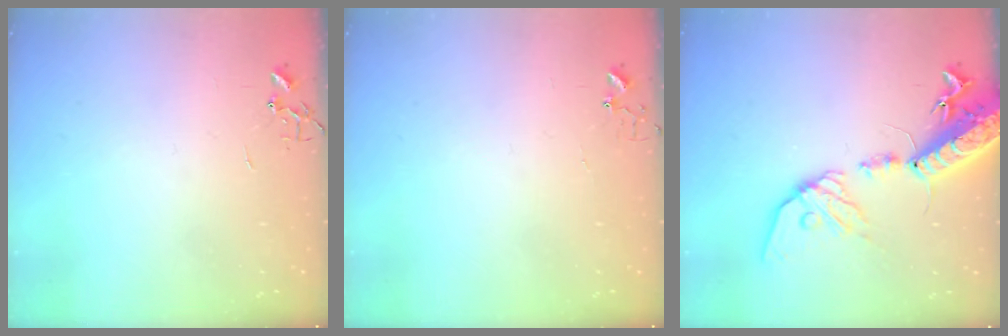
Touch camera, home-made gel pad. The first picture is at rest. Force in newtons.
{"total": 3.9, "press": 3.9, "slide": 0.3}
{"total": 19.5, "press": 19.0, "slide": 4.4}